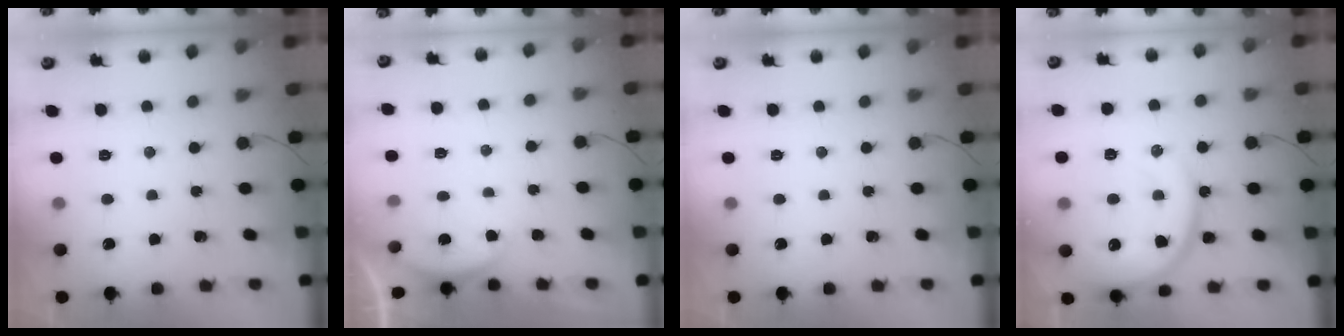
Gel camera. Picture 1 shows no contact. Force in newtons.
{"total": 2.8, "press": 2.7, "slide": 0.6}
{"total": 0.0}
{"total": 18.2, "press": 18.0, "slide": 2.0}